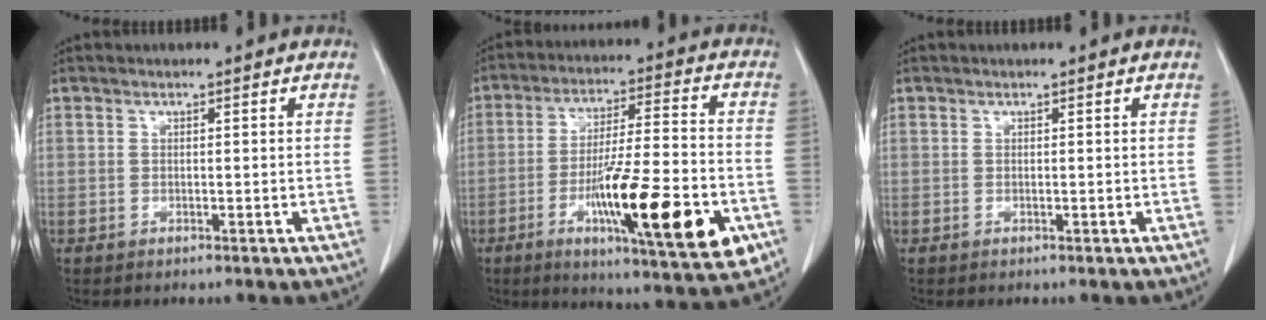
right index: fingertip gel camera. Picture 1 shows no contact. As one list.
[{"total": 21.0, "force": [-7.2, 3.1, 19.5], "torque": [-0.296, -0.015, -0.105]}, {"total": 0.0}]